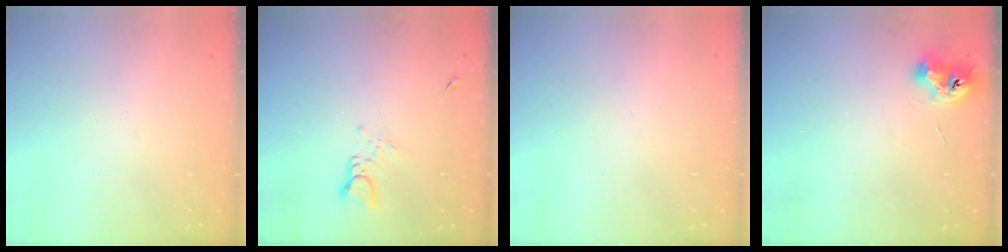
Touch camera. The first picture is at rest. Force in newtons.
{"total": 2.7, "press": 2.7, "slide": 0.2}
{"total": 0.0}
{"total": 9.0, "press": 9.0, "slide": 0.2}